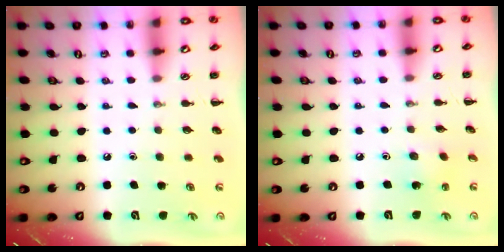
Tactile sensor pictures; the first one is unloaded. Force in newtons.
{"total": 2.2, "press": 2.0, "slide": 0.7}